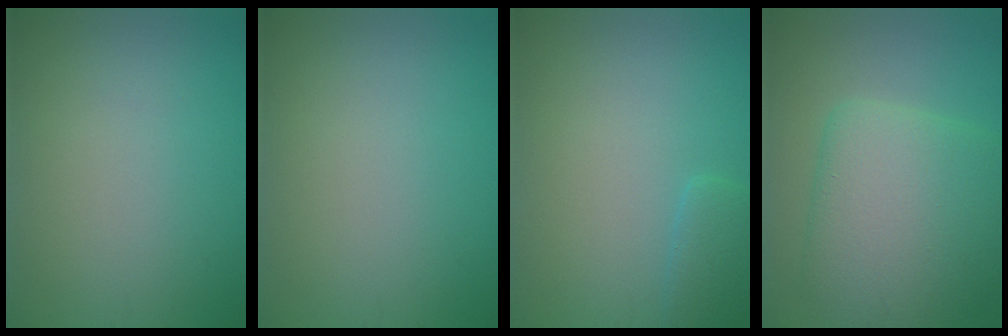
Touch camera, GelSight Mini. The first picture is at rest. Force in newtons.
{"total": 0.0}
{"total": 1.9, "press": 1.8, "slide": 0.3}
{"total": 8.6, "press": 8.6, "slide": 0.3}